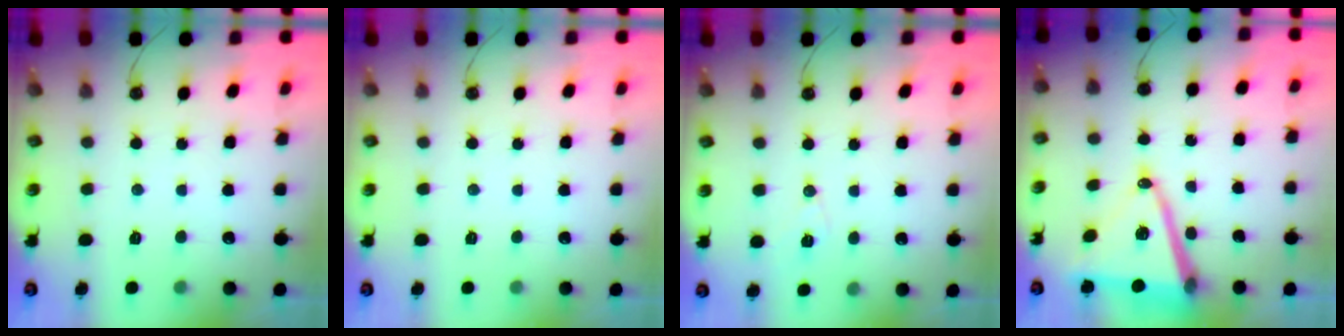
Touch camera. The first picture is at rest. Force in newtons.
{"total": 0.0}
{"total": 7.1, "press": 5.5, "slide": 4.5}
{"total": 15.5, "press": 14.9, "slide": 4.0}